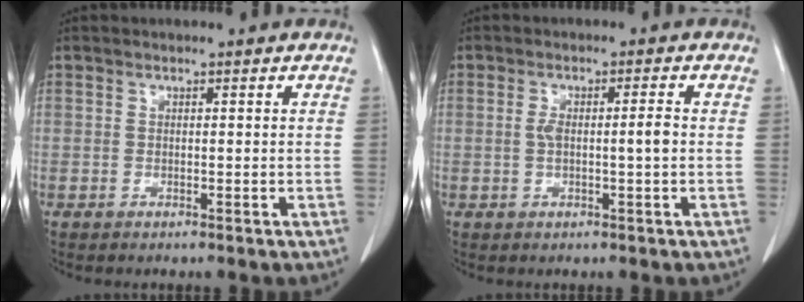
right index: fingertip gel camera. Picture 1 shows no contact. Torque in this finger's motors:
{"motor_torque": [0.07, 0.04, 0.05, 0.03]}